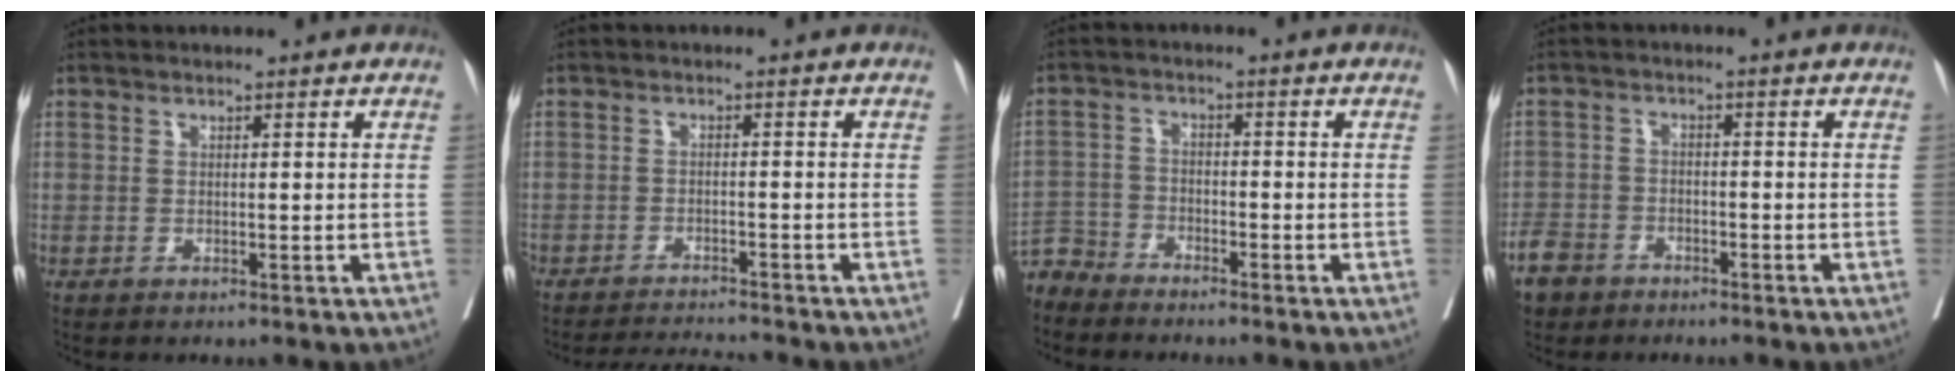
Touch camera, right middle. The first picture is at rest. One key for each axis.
{"total": 6.5, "fx": -6.3, "fy": -0.9, "fz": 1.2, "tx": -0.013, "ty": -0.011, "tz": -0.103}
{"total": 4.4, "fx": -4.3, "fy": 0.8, "fz": -0.8, "tx": 0.017, "ty": -0.005, "tz": -0.086}
{"total": 5.6, "fx": -4.3, "fy": 3.5, "fz": 1.1, "tx": -0.030, "ty": 0.000, "tz": -0.079}